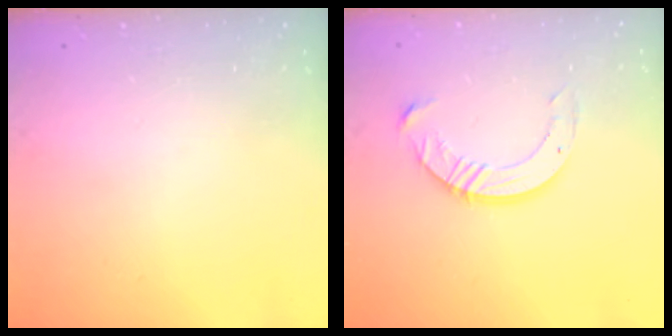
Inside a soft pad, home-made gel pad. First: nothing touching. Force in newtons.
{"total": 10.5, "press": 10.4, "slide": 0.9}